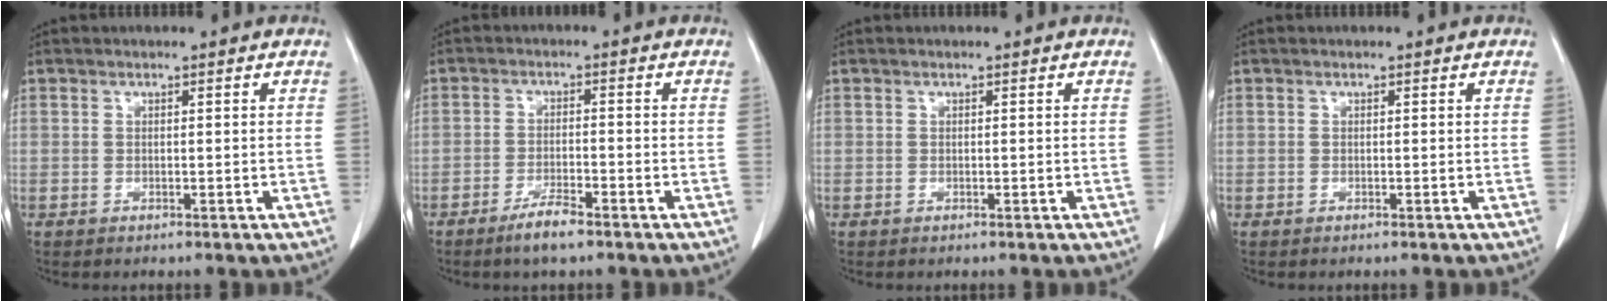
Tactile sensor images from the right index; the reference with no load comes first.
{"total": 4.0, "force": [-3.0, 0.5, 2.7], "torque": [-0.054, -0.003, -0.055]}
{"total": 0.0}
{"total": 0.0}